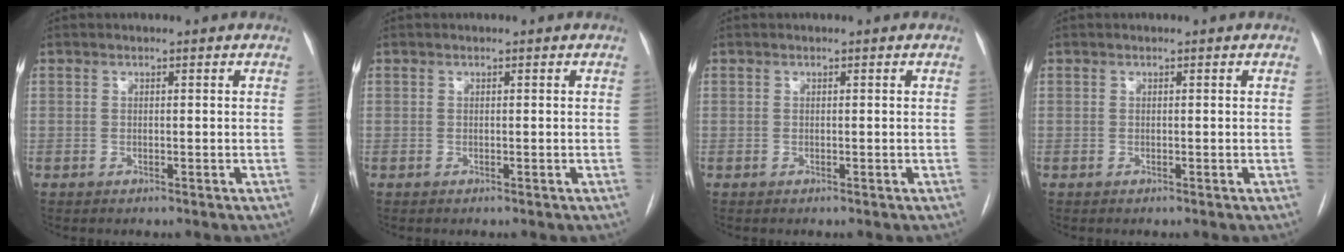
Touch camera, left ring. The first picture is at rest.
{"total": 0.0}
{"total": 0.0}
{"total": 0.0}